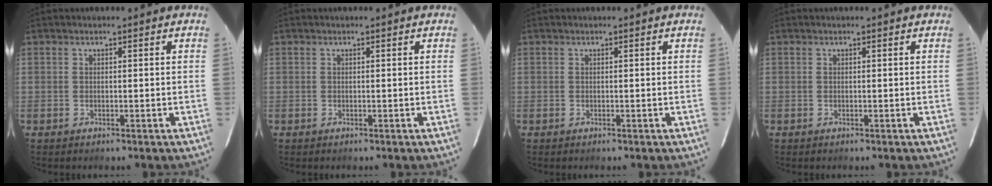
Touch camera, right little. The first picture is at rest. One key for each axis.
{"total": 0.0}
{"total": 0.0}
{"total": 0.0}